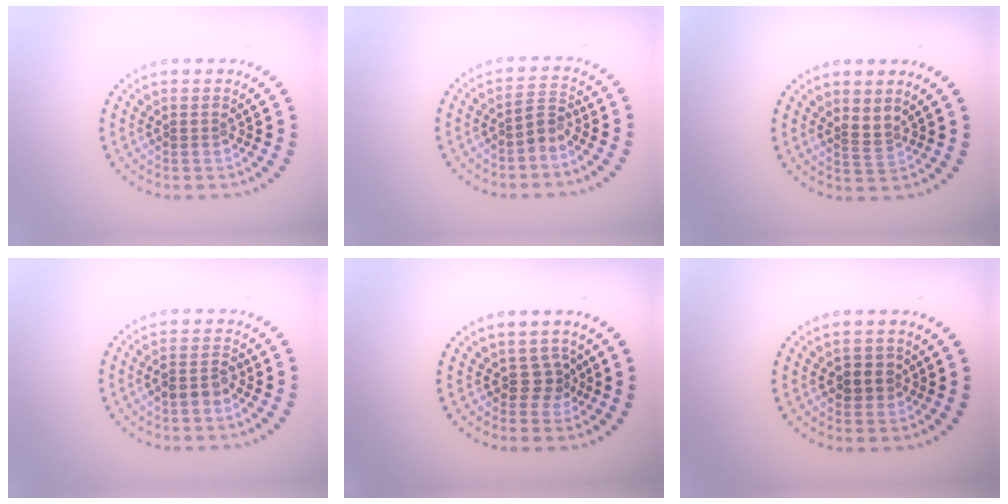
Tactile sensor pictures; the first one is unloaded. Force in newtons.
{"total": 1.7, "press": 1.4, "slide": 1.0}
{"total": 1.6, "press": 1.2, "slide": 1.1}
{"total": 1.9, "press": 1.8, "slide": 0.7}
{"total": 1.9, "press": 1.3, "slide": 1.5}
{"total": 1.9, "press": 1.8, "slide": 0.7}